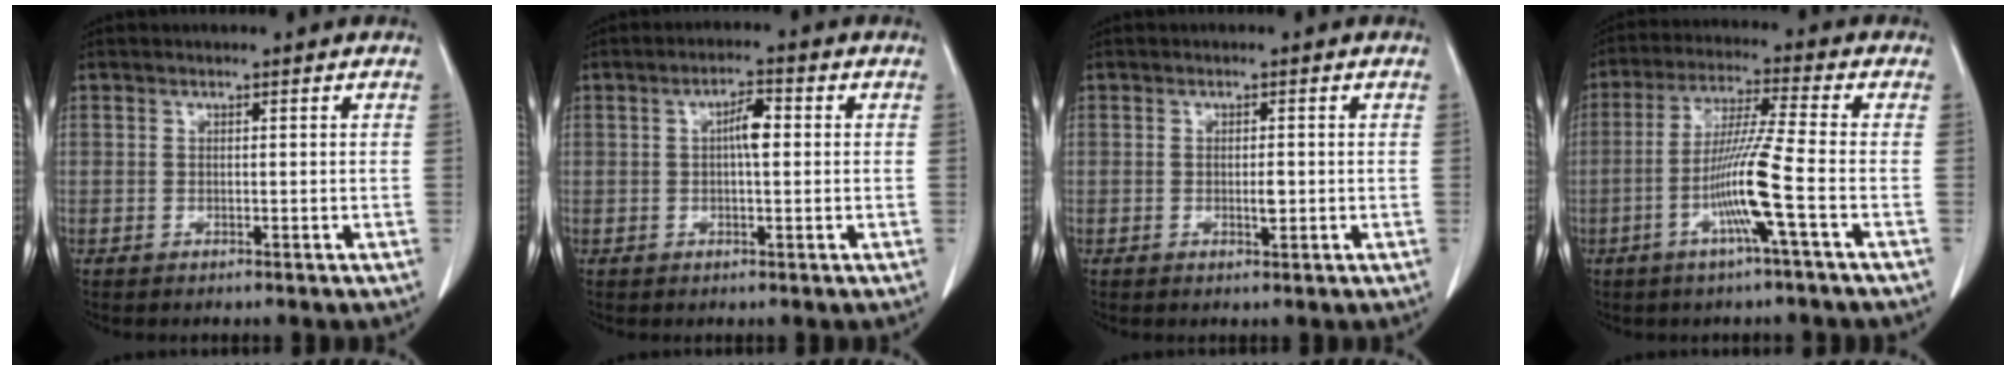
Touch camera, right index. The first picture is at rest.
{"total": 3.6, "force": [0.4, 0.9, 3.5], "torque": [-0.061, 0.009, 0.004]}
{"total": 1.5, "force": [-0.1, 0.5, 1.4], "torque": [-0.021, 0.000, 0.002]}
{"total": 9.7, "force": [-3.2, -1.5, 9.0], "torque": [-0.175, -0.006, -0.063]}